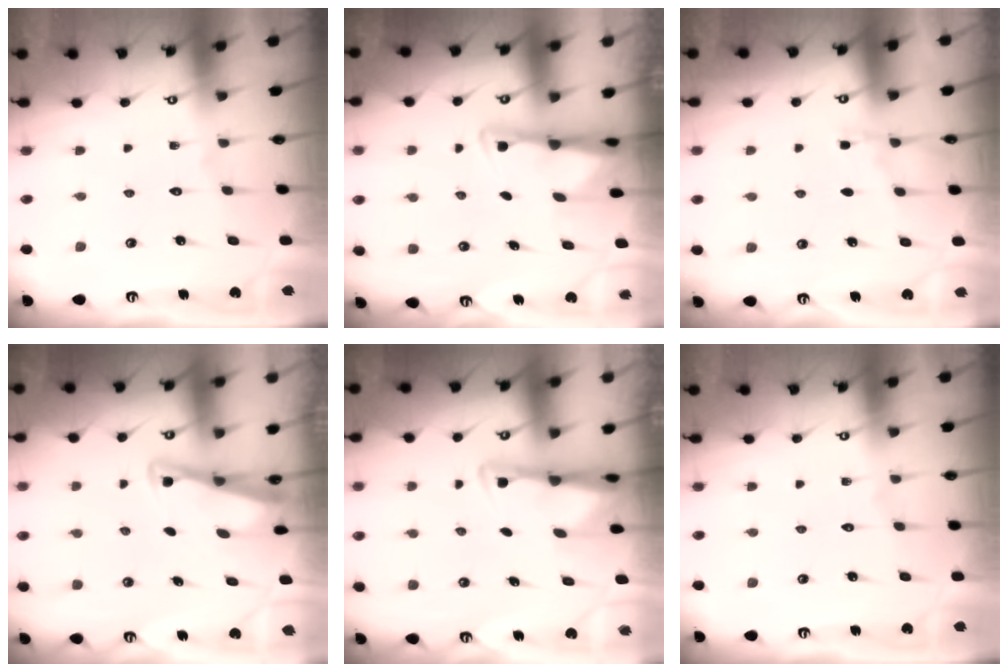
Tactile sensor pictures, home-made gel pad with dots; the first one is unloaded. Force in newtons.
{"total": 2.7, "press": 2.6, "slide": 0.7}
{"total": 3.6, "press": 3.6, "slide": 0.5}
{"total": 2.8, "press": 2.8, "slide": 0.3}
{"total": 2.8, "press": 2.8, "slide": 0.5}
{"total": 0.0}